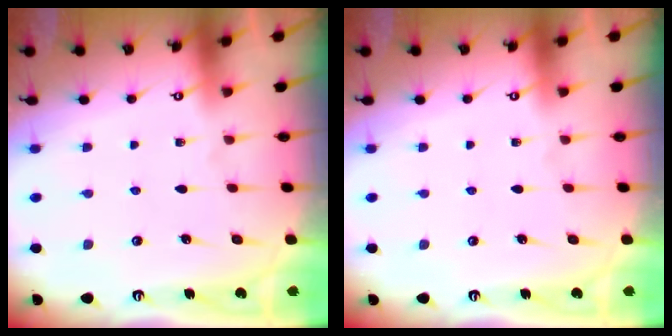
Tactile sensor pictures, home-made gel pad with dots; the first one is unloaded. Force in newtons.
{"total": 0.0}